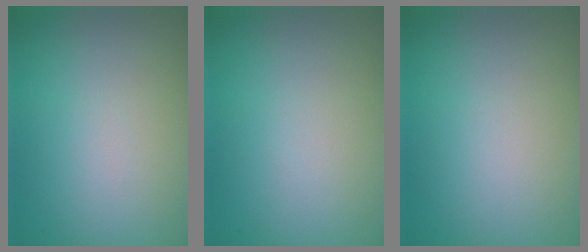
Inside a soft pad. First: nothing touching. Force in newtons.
{"total": 0.0}
{"total": 0.0}